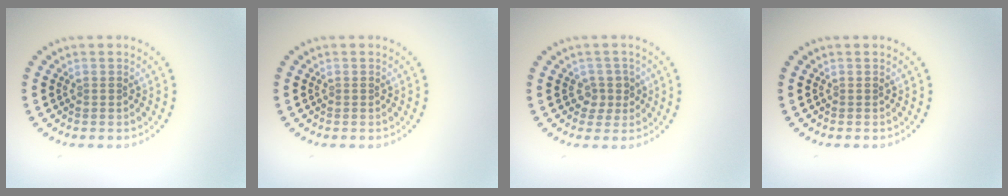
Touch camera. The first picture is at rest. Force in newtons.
{"total": 0.0}
{"total": 2.0, "press": 1.6, "slide": 1.2}
{"total": 0.0}